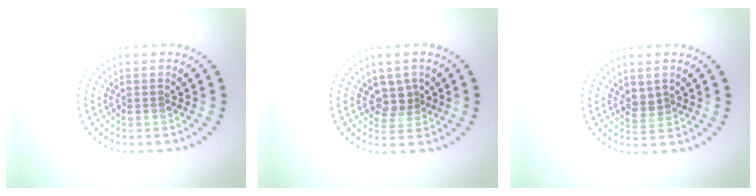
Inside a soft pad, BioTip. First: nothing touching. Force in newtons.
{"total": 2.2, "press": 1.7, "slide": 1.4}
{"total": 1.5, "press": 1.3, "slide": 0.7}